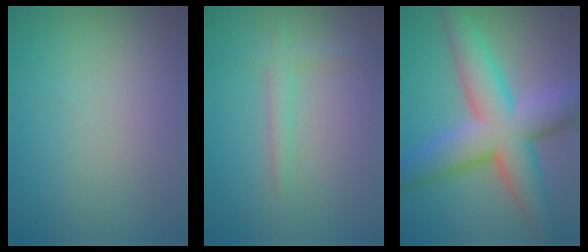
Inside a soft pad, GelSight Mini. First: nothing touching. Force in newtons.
{"total": 1.7, "press": 1.7, "slide": 0.1}
{"total": 9.6, "press": 9.6, "slide": 0.2}